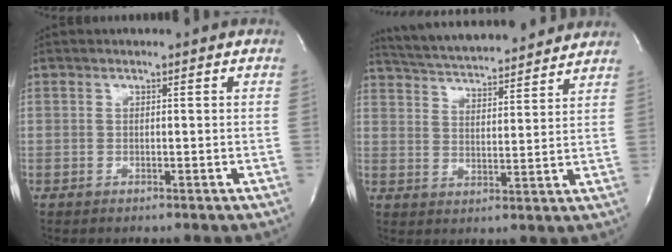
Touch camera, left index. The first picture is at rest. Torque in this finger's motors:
{"motor_torque": [-0.03, -0.31, 0.31, 0.14]}